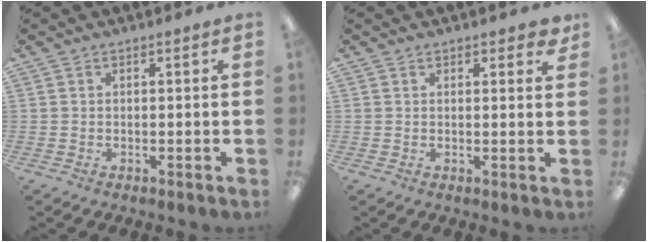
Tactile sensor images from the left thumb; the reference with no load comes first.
{"total": 2.1, "force": [1.7, 0.9, 0.8], "torque": [-0.002, -0.004, 0.028]}